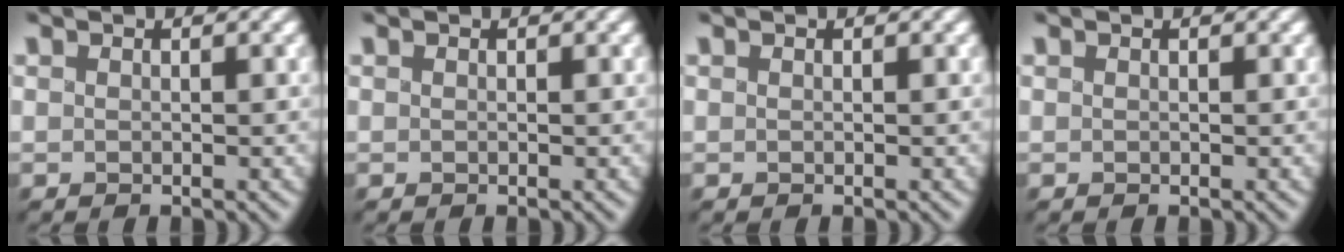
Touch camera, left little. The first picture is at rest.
{"total": 0.0}
{"total": 0.0}
{"total": 0.0}